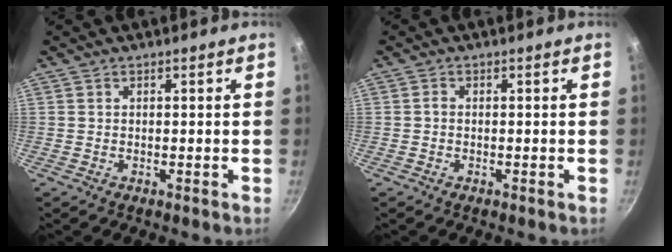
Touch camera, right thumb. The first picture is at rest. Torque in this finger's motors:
{"motor_torque": [0.11, 0.04, 0.14, 0.29, 0.01]}